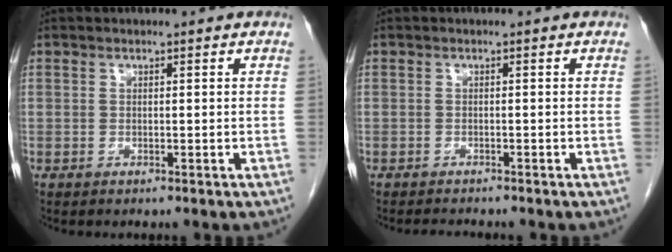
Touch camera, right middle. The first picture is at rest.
{"total": 1.9, "force": [-1.8, 0.2, 0.5], "torque": [-0.009, -0.006, -0.025]}